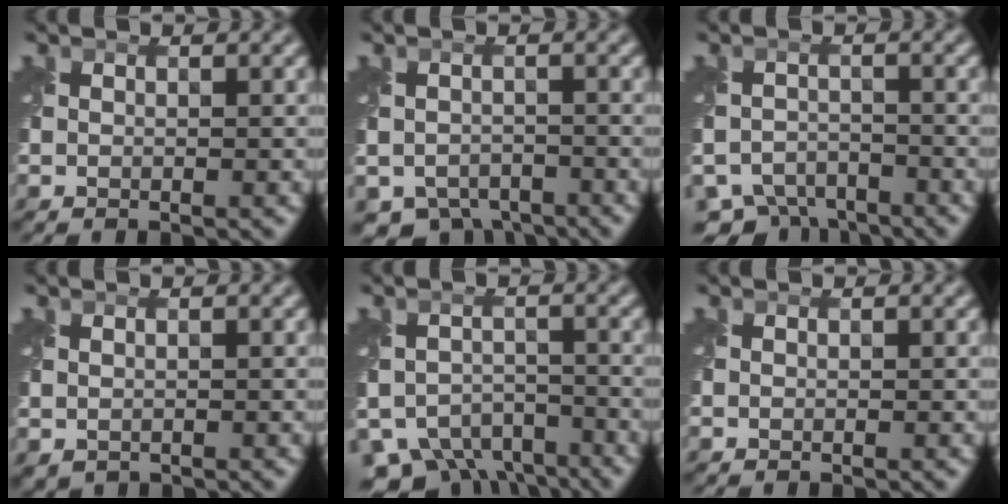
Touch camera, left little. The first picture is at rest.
{"total": 4.6, "force": [-3.5, 2.6, 1.3], "torque": [-0.018, -0.019, -0.059]}
{"total": 5.9, "force": [-5.2, 2.4, 1.3], "torque": [-0.013, -0.014, -0.088]}
{"total": 0.7, "force": [0.0, 0.6, 0.5], "torque": [-0.014, -0.005, 0.007]}
{"total": 8.6, "force": [-6.8, 4.6, 2.7], "torque": [-0.044, -0.020, -0.097]}
{"total": 0.0}